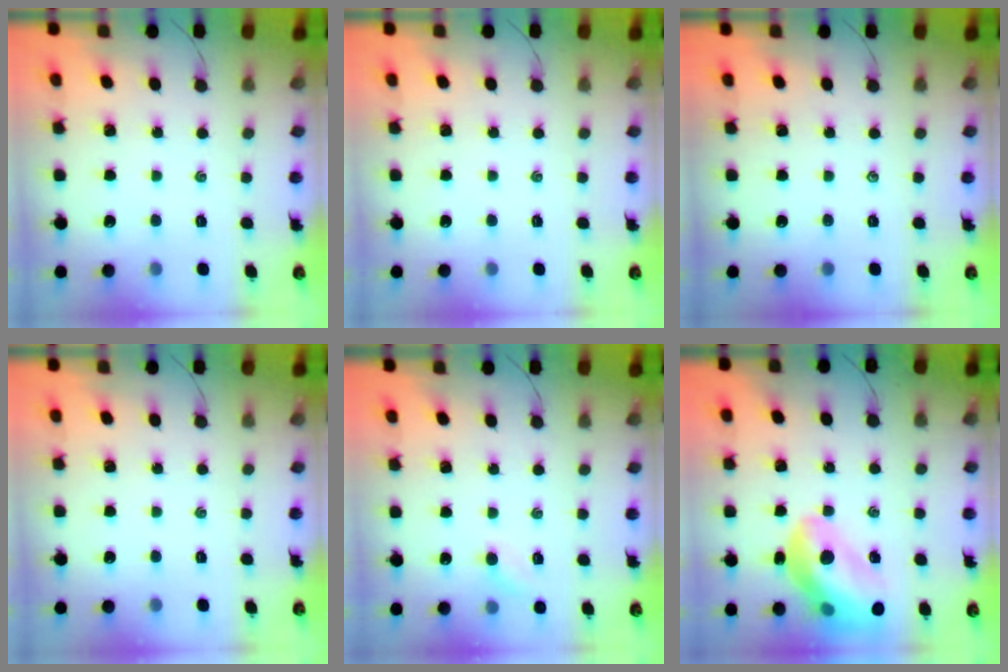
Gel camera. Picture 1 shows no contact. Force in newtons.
{"total": 0.0}
{"total": 0.0}
{"total": 0.0}
{"total": 4.8, "press": 4.7, "slide": 1.1}
{"total": 18.8, "press": 18.6, "slide": 2.9}